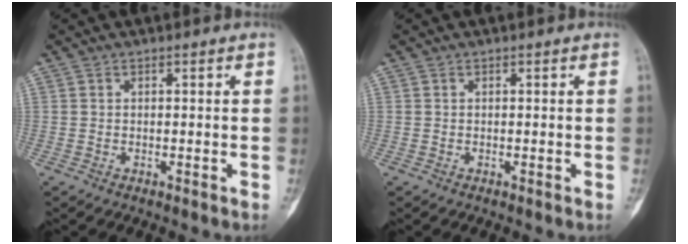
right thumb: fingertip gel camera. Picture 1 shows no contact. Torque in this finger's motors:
{"motor_torque": [0.06, -0.07, 0.13, 0.06, 0.00]}